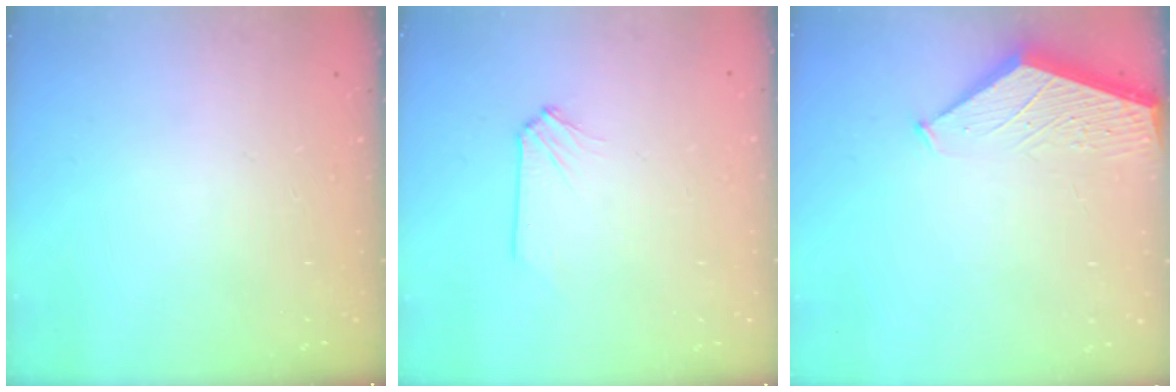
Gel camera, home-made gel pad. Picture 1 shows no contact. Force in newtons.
{"total": 0.0}
{"total": 1.8, "press": 1.8, "slide": 0.2}